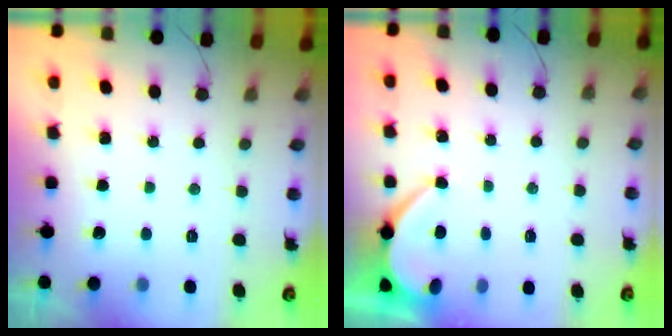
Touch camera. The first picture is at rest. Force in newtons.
{"total": 3.6, "press": 3.6, "slide": 0.5}